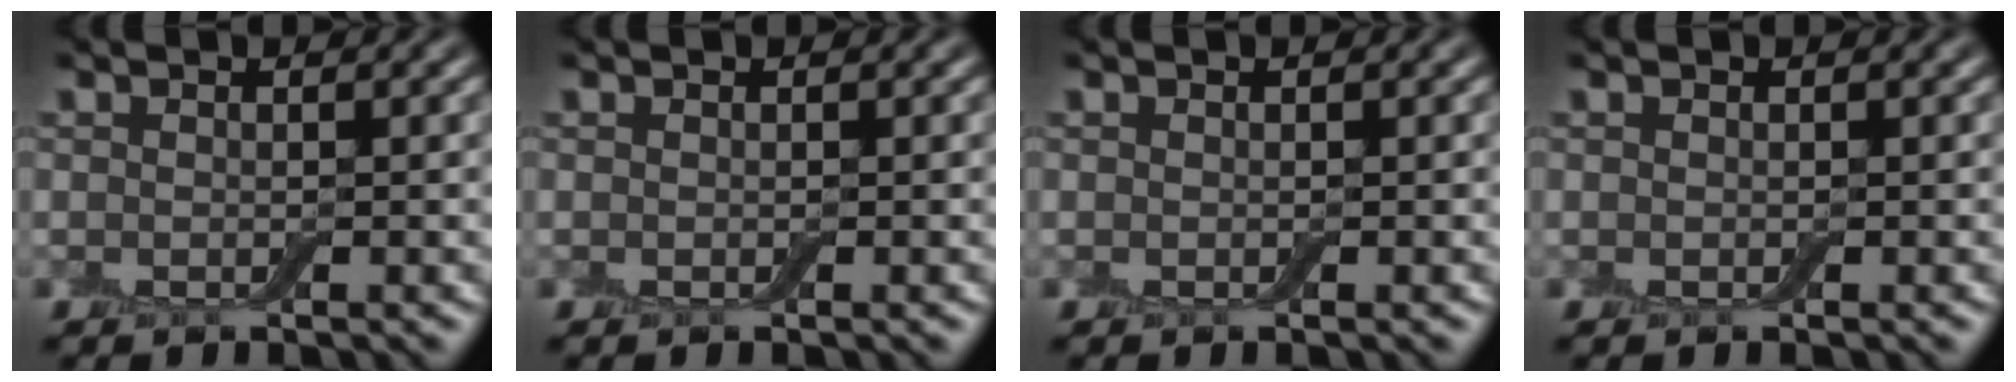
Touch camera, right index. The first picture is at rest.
{"total": 0.0}
{"total": 0.0}
{"total": 0.0}